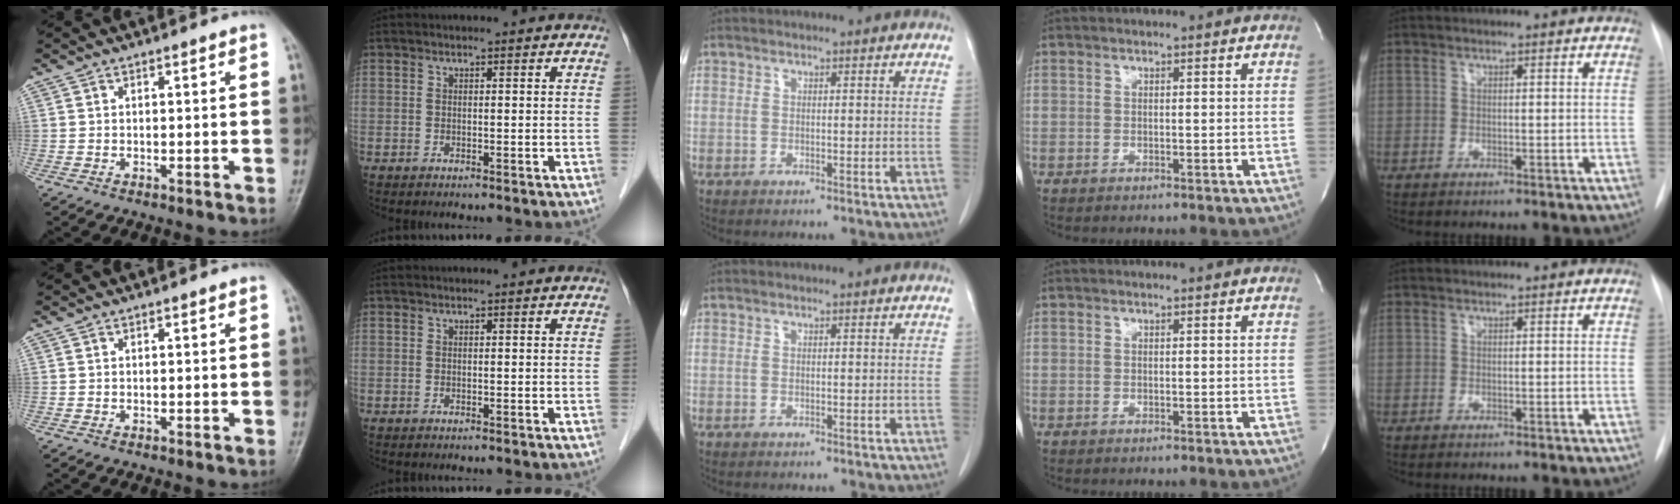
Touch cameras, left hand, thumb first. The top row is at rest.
{}